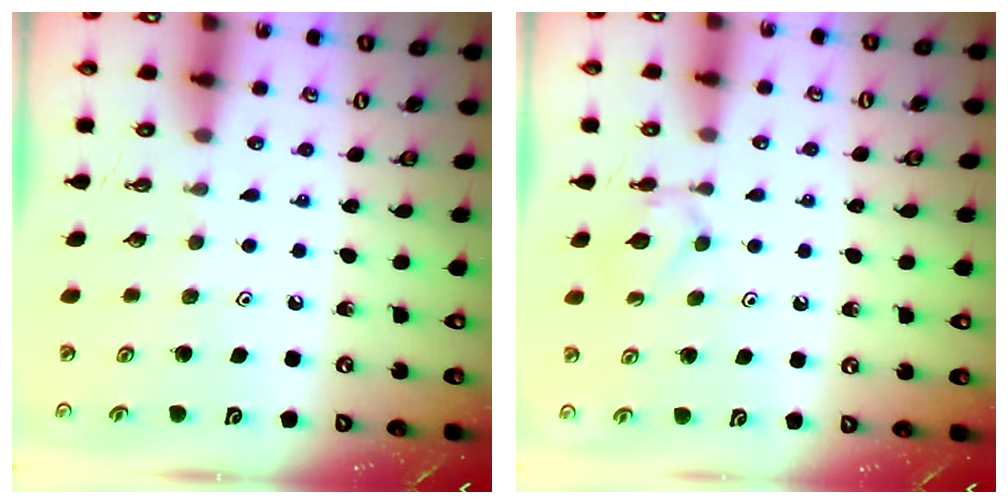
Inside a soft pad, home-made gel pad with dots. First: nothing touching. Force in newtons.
{"total": 4.2, "press": 4.2, "slide": 0.5}